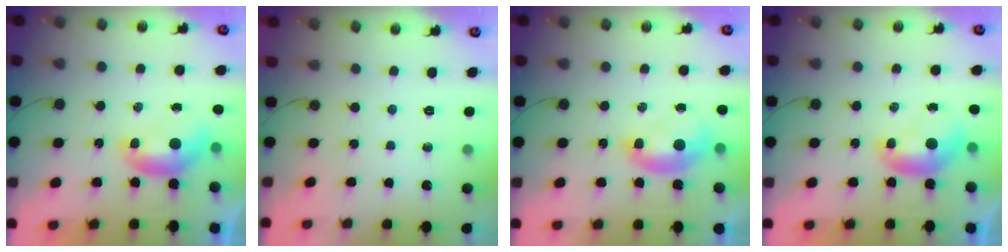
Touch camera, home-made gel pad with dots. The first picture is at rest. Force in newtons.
{"total": 0.0}
{"total": 1.4, "press": 1.4, "slide": 0.4}
{"total": 0.0}